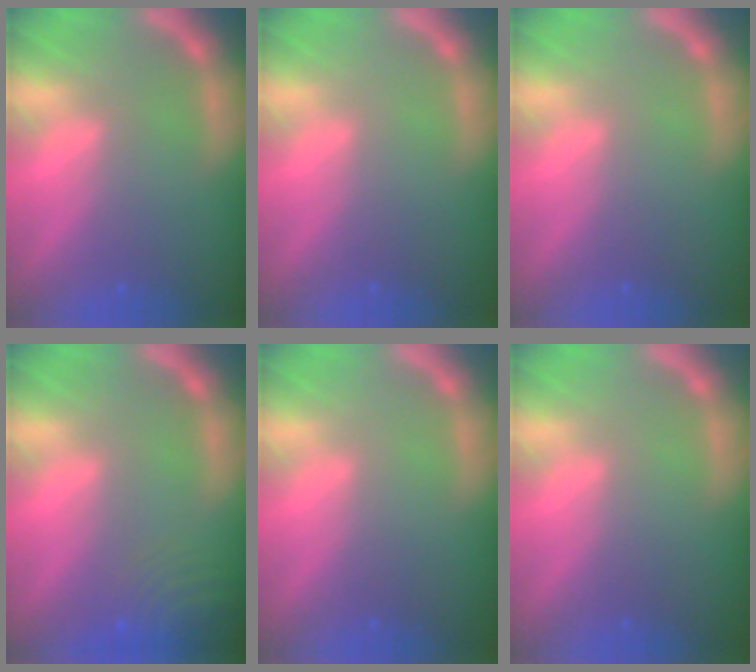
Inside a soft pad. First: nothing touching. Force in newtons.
{"total": 0.0}
{"total": 0.0}
{"total": 8.0}
{"total": 0.0}
{"total": 0.0}